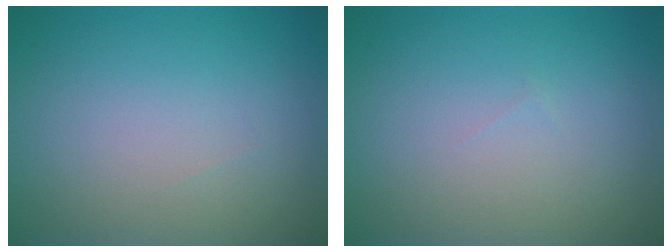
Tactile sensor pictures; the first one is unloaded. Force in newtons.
{"total": 0.0}